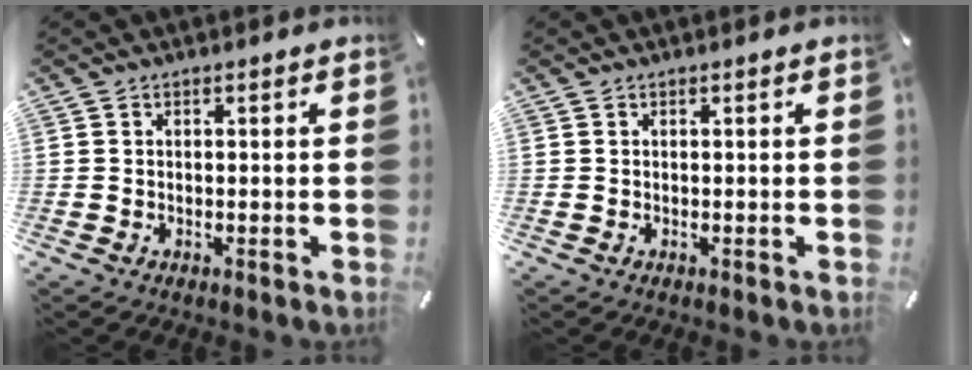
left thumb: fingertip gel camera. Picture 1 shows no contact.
{"total": 0.0}